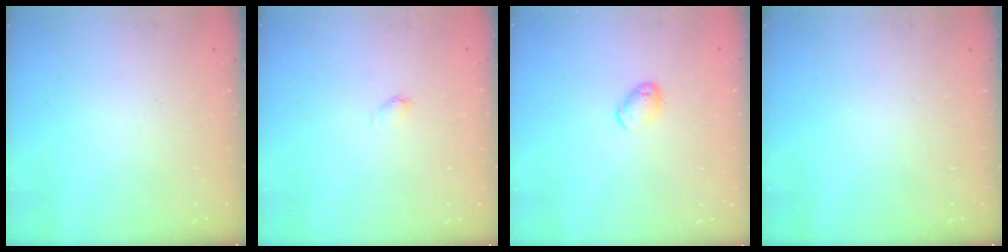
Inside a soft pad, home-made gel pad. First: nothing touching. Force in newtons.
{"total": 3.4, "press": 3.3, "slide": 0.7}
{"total": 5.3, "press": 5.2, "slide": 0.6}
{"total": 0.0}